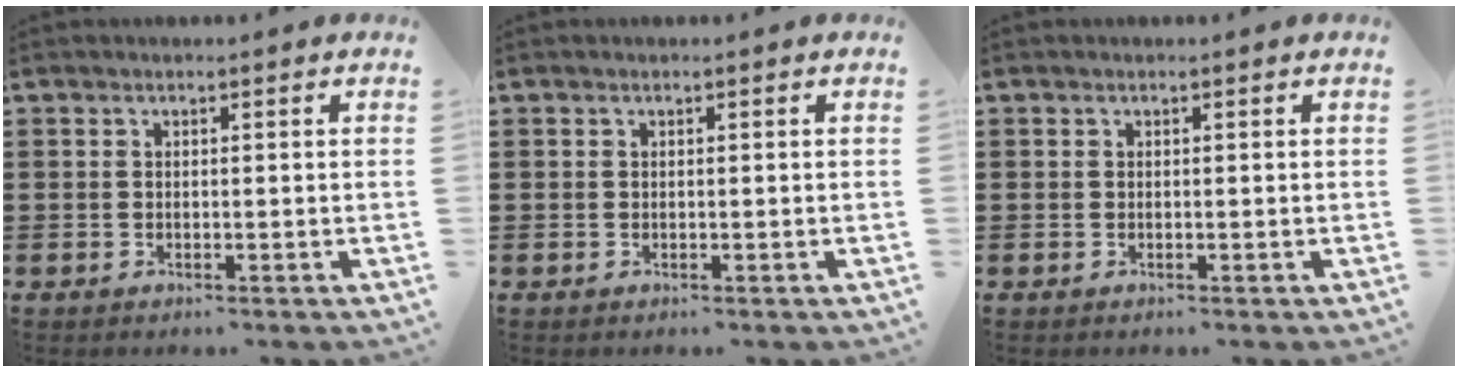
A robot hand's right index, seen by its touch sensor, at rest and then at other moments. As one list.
[{"total": 0.0}, {"total": 0.0}]